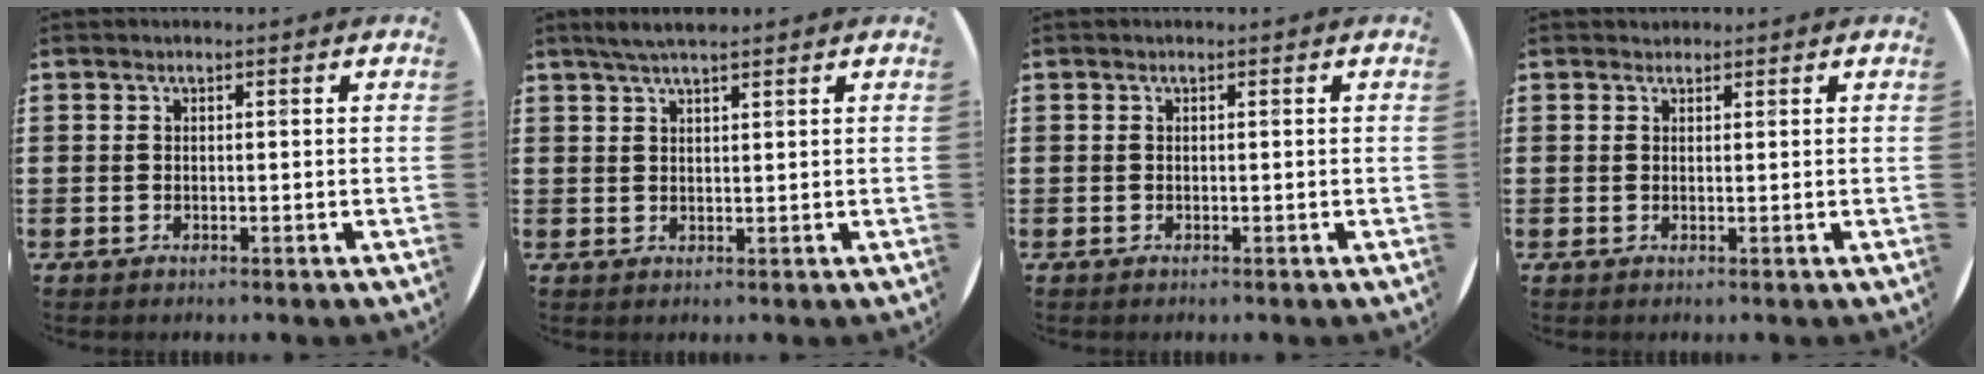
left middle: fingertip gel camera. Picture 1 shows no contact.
{"total": 2.7, "force": [2.2, 0.3, 1.5], "torque": [-0.031, 0.006, 0.040]}
{"total": 0.0}
{"total": 0.7, "force": [0.6, 0.2, -0.1], "torque": [0.003, 0.004, 0.012]}